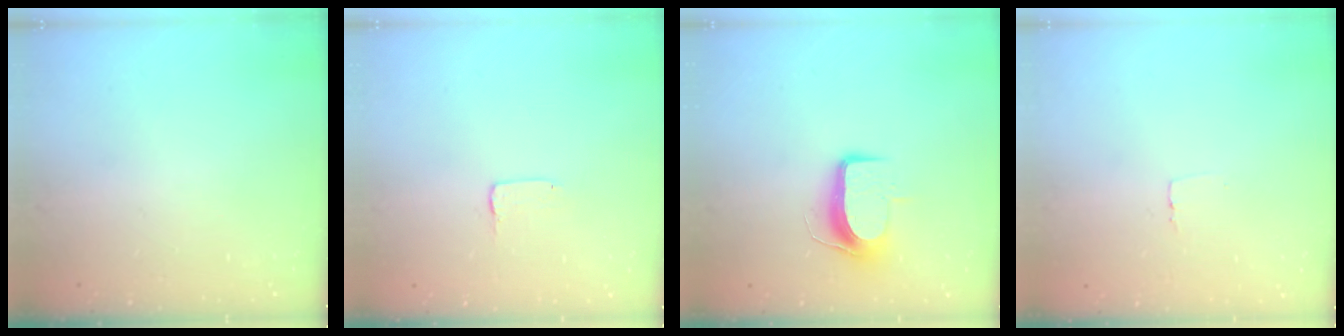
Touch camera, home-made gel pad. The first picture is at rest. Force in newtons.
{"total": 1.0, "press": 1.0, "slide": 0.1}
{"total": 9.2, "press": 9.2, "slide": 0.7}
{"total": 2.3, "press": 2.3, "slide": 0.1}